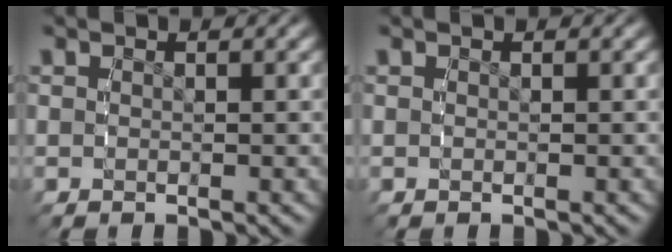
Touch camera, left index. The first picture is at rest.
{"total": 0.0}